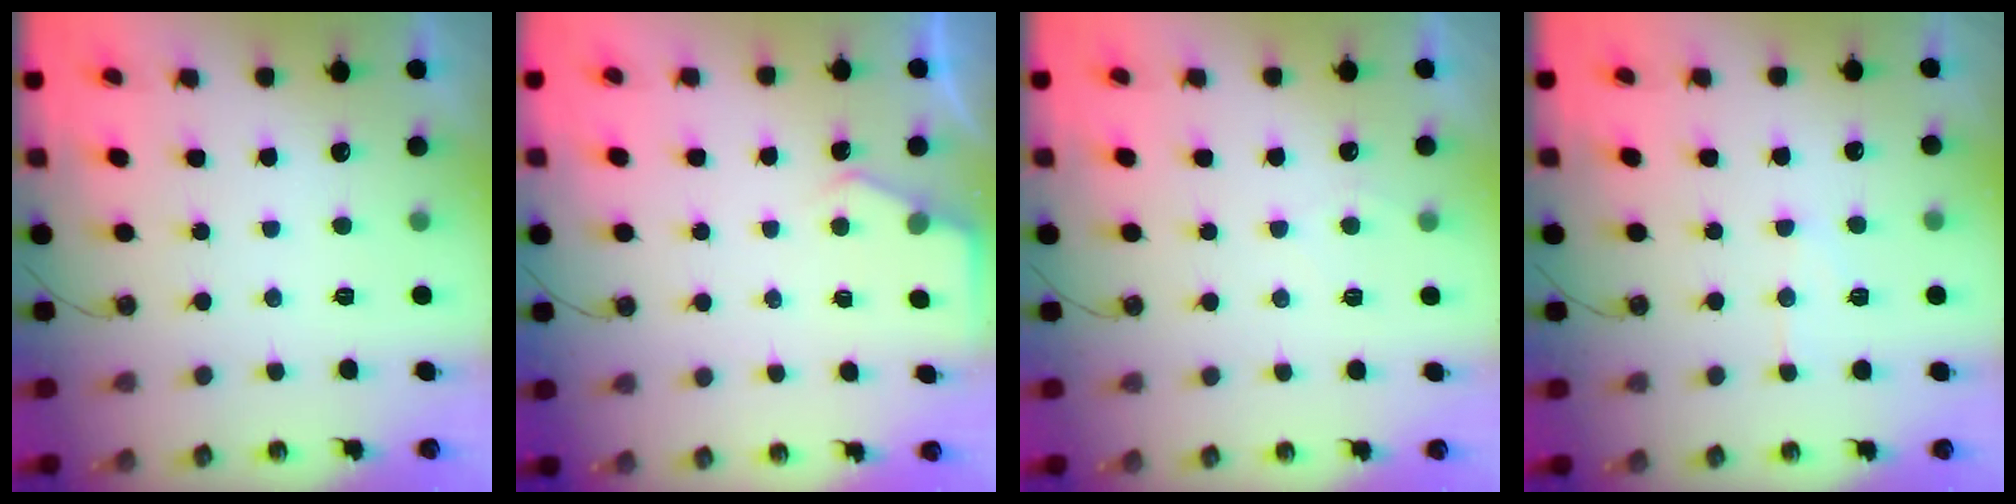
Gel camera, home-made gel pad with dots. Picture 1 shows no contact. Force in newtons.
{"total": 3.9, "press": 3.8, "slide": 0.4}
{"total": 4.5, "press": 4.5, "slide": 0.6}
{"total": 6.5, "press": 6.4, "slide": 0.6}